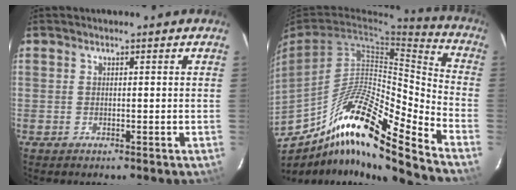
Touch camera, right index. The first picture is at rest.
{"total": 21.0, "force": [-14.8, 1.8, 14.9], "torque": [-0.244, -0.008, -0.260]}